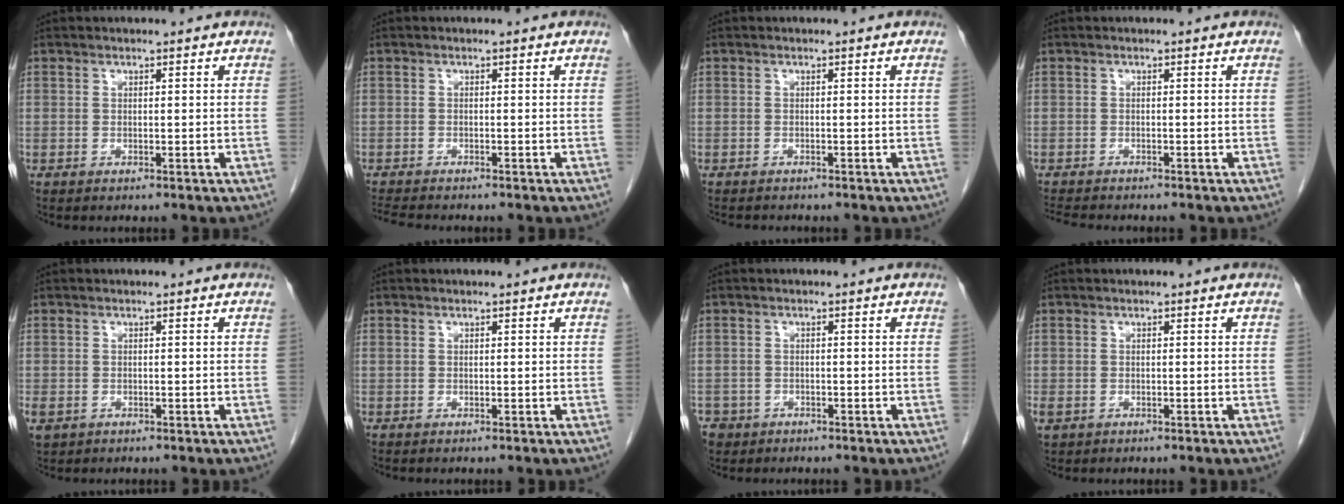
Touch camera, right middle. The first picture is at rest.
{"total": 4.2, "force": [-3.9, 0.4, 1.6], "torque": [-0.027, -0.014, -0.066]}
{"total": 2.8, "force": [-2.5, 0.8, 0.9], "torque": [-0.015, -0.006, -0.033]}
{"total": 4.8, "force": [-4.3, 0.9, 1.8], "torque": [-0.028, -0.011, -0.069]}
{"total": 2.7, "force": [-1.3, 2.0, 1.4], "torque": [-0.035, -0.006, -0.015]}
{"total": 0.0}
{"total": 4.3, "force": [-2.8, 3.2, 0.7], "torque": [-0.021, 0.002, -0.048]}
{"total": 1.4, "force": [-0.4, 1.0, 0.9], "torque": [-0.024, -0.003, -0.001]}